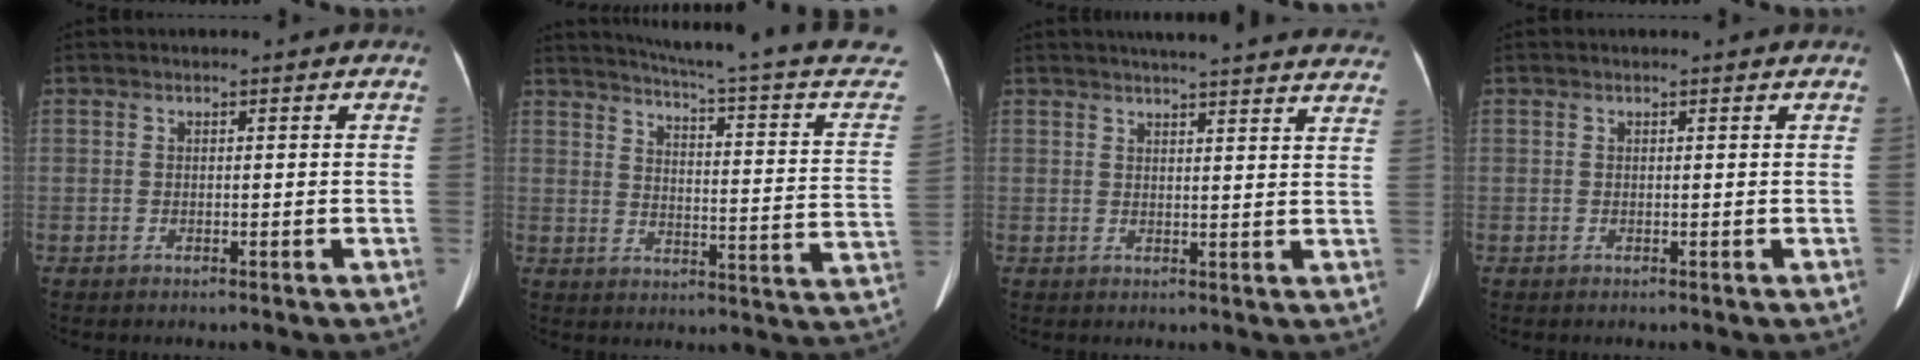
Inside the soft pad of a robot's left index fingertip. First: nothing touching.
{"total": 22.7, "force": [20.1, 0.1, 10.6], "torque": [-0.153, -0.073, 0.236]}
{"total": 22.1, "force": [20.4, 1.8, 8.3], "torque": [-0.111, -0.022, 0.233]}
{"total": 0.5, "force": [0.5, 0.0, 0.1], "torque": [-0.004, 0.001, 0.003]}